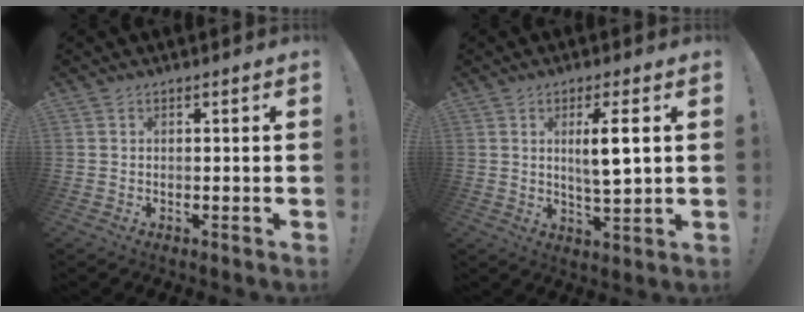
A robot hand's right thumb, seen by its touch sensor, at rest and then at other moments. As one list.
[{"total": 7.4, "force": [2.0, 1.1, 7.0], "torque": [-0.109, -0.008, 0.028]}]